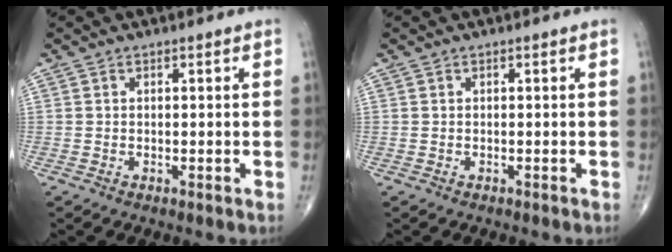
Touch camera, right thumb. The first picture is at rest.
{"total": 0.0}